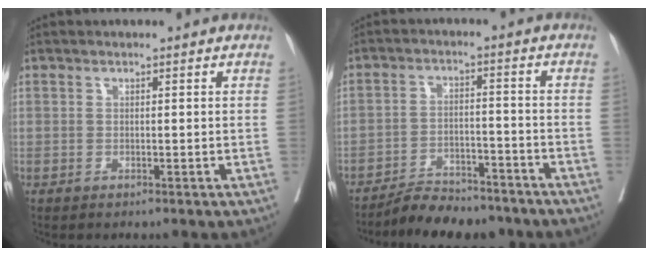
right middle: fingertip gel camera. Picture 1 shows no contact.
{"total": 9.1, "force": [-8.4, 2.5, 2.5], "torque": [-0.030, 0.004, -0.131]}